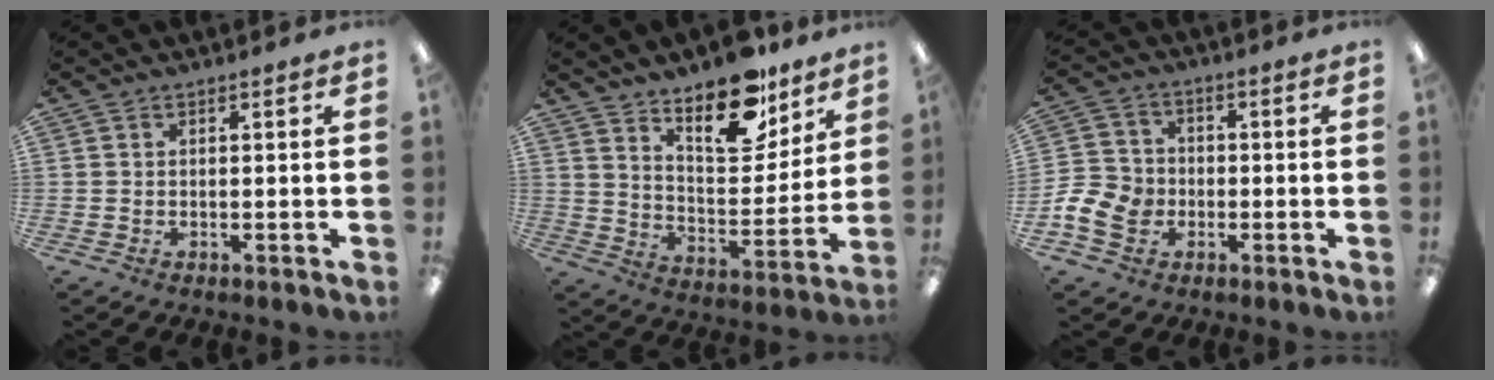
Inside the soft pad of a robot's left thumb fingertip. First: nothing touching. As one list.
[{"total": 17.4, "force": [13.1, 7.4, 8.8], "torque": [-0.125, -0.085, 0.226]}, {"total": 8.3, "force": [-2.7, 6.9, 3.8], "torque": [-0.090, 0.021, -0.046]}]